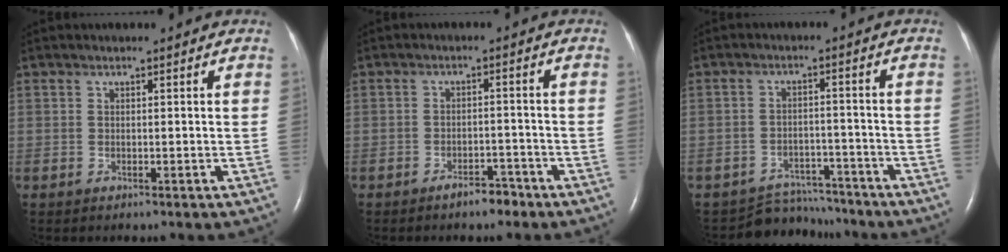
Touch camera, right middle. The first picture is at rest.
{"total": 3.1, "force": [-2.6, 1.0, 1.5], "torque": [-0.027, 0.001, -0.038]}
{"total": 6.3, "force": [-6.0, 1.6, -1.1], "torque": [0.013, 0.013, -0.092]}